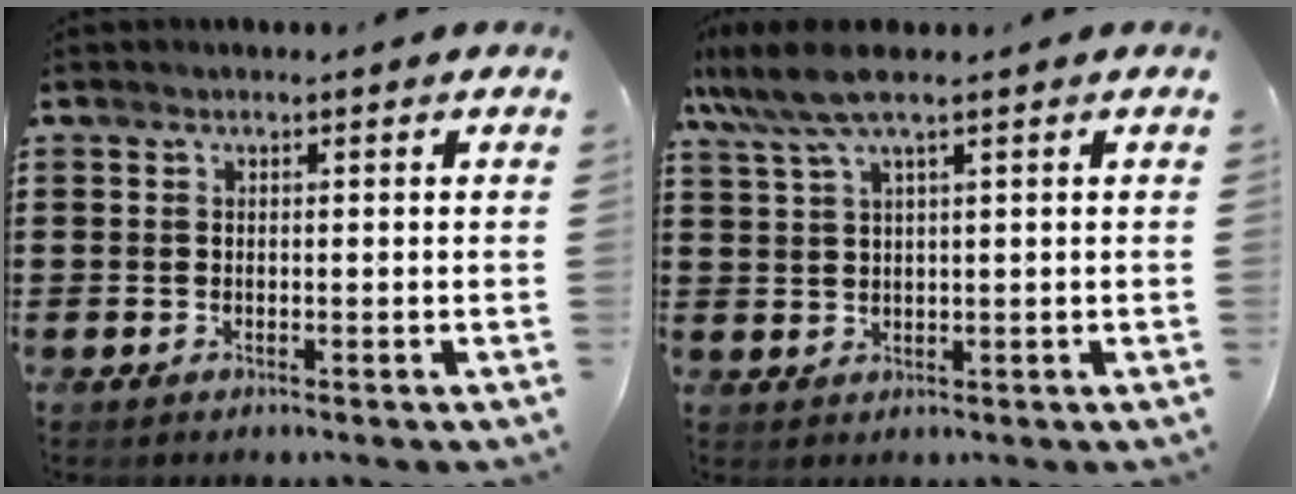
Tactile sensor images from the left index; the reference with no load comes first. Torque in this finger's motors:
{"motor_torque": [0.39, -0.55, 0.49, 0.19]}